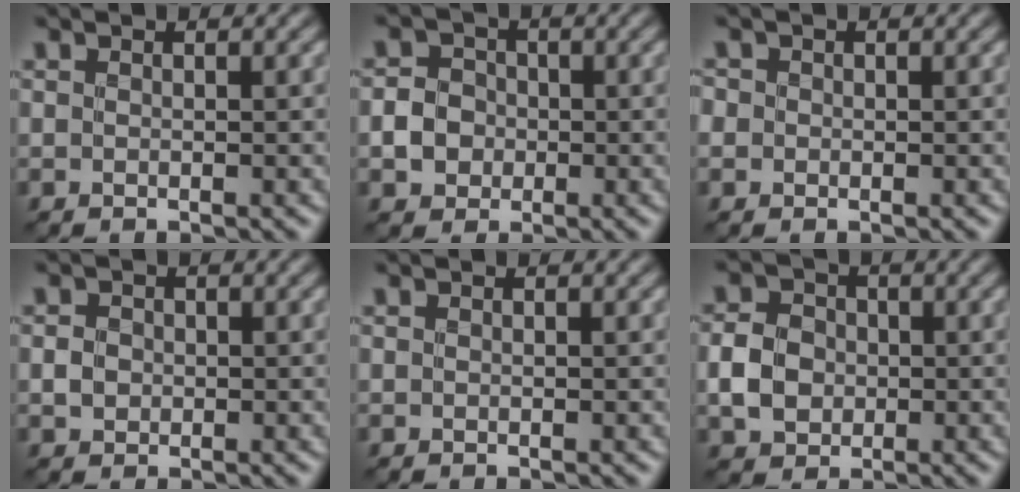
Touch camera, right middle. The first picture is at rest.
{"total": 2.9, "force": [-0.7, 2.6, 1.2], "torque": [-0.014, 0.002, -0.017]}
{"total": 1.8, "force": [0.4, 1.6, 0.6], "torque": [-0.002, 0.009, -0.008]}
{"total": 1.5, "force": [-0.2, 1.3, 0.6], "torque": [-0.009, -0.002, -0.007]}
{"total": 0.0}
{"total": 3.9, "force": [-0.6, 3.3, 2.0], "torque": [-0.040, 0.003, -0.016]}